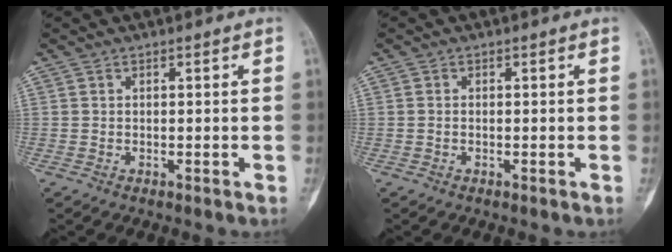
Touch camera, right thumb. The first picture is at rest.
{"total": 0.6, "force": [-0.2, 0.3, 0.4], "torque": [-0.008, 0.001, -0.006]}